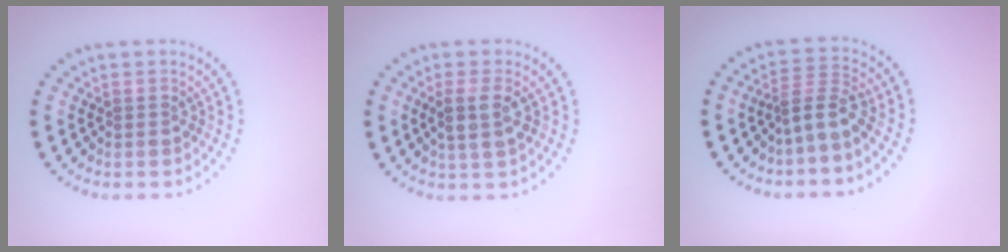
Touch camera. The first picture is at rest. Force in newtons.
{"total": 2.2, "press": 2.0, "slide": 0.8}
{"total": 2.8, "press": 2.0, "slide": 2.0}